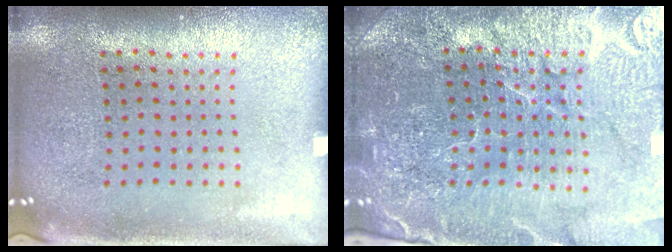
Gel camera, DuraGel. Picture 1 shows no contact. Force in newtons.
{"total": 5.2, "press": 4.9, "slide": 1.9}